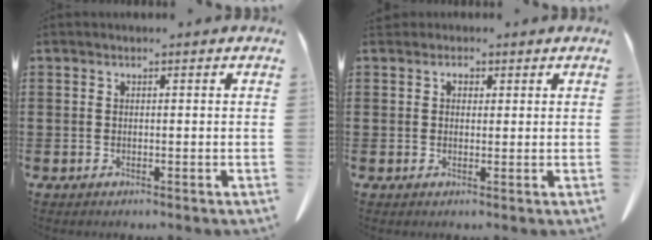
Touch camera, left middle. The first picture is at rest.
{"total": 1.4, "force": [0.9, 1.0, 0.5], "torque": [-0.005, 0.001, 0.015]}